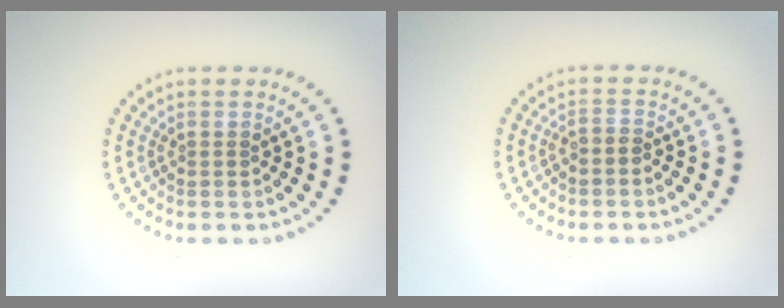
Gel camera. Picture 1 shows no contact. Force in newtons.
{"total": 0.9, "press": 0.5, "slide": 0.8}